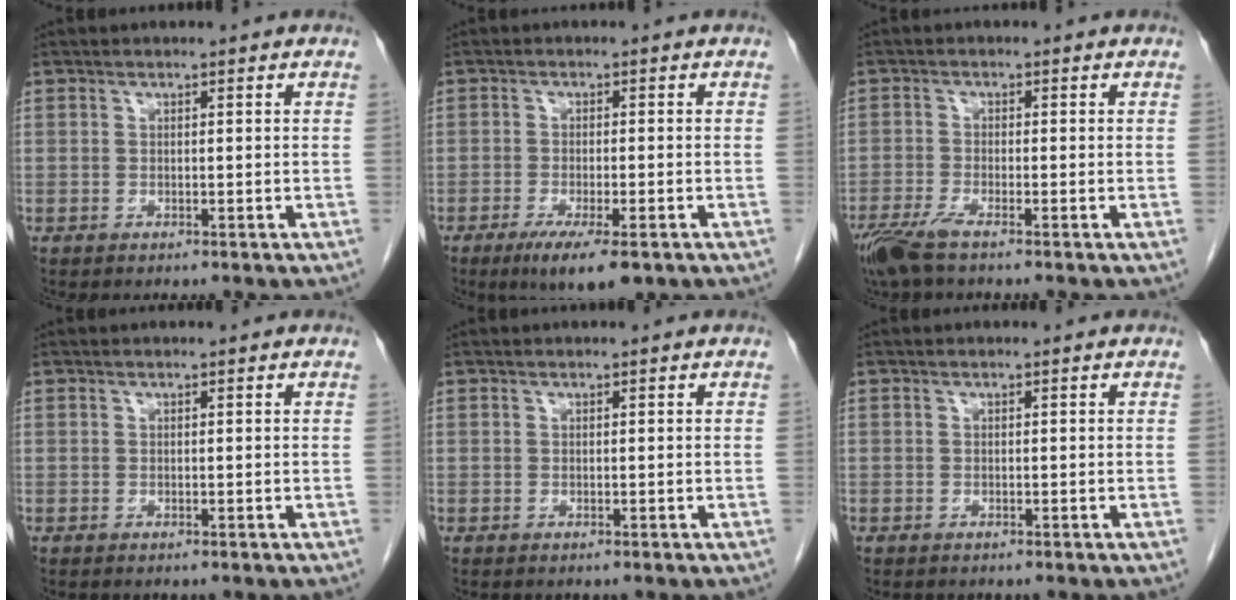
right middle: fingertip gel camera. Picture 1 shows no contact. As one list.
[{"total": 7.3, "force": [-4.4, 1.5, 5.6], "torque": [-0.088, -0.016, -0.066]}, {"total": 4.6, "force": [-3.3, 0.5, 3.2], "torque": [-0.069, -0.013, -0.067]}, {"total": 0.0}, {"total": 0.0}, {"total": 0.0}]